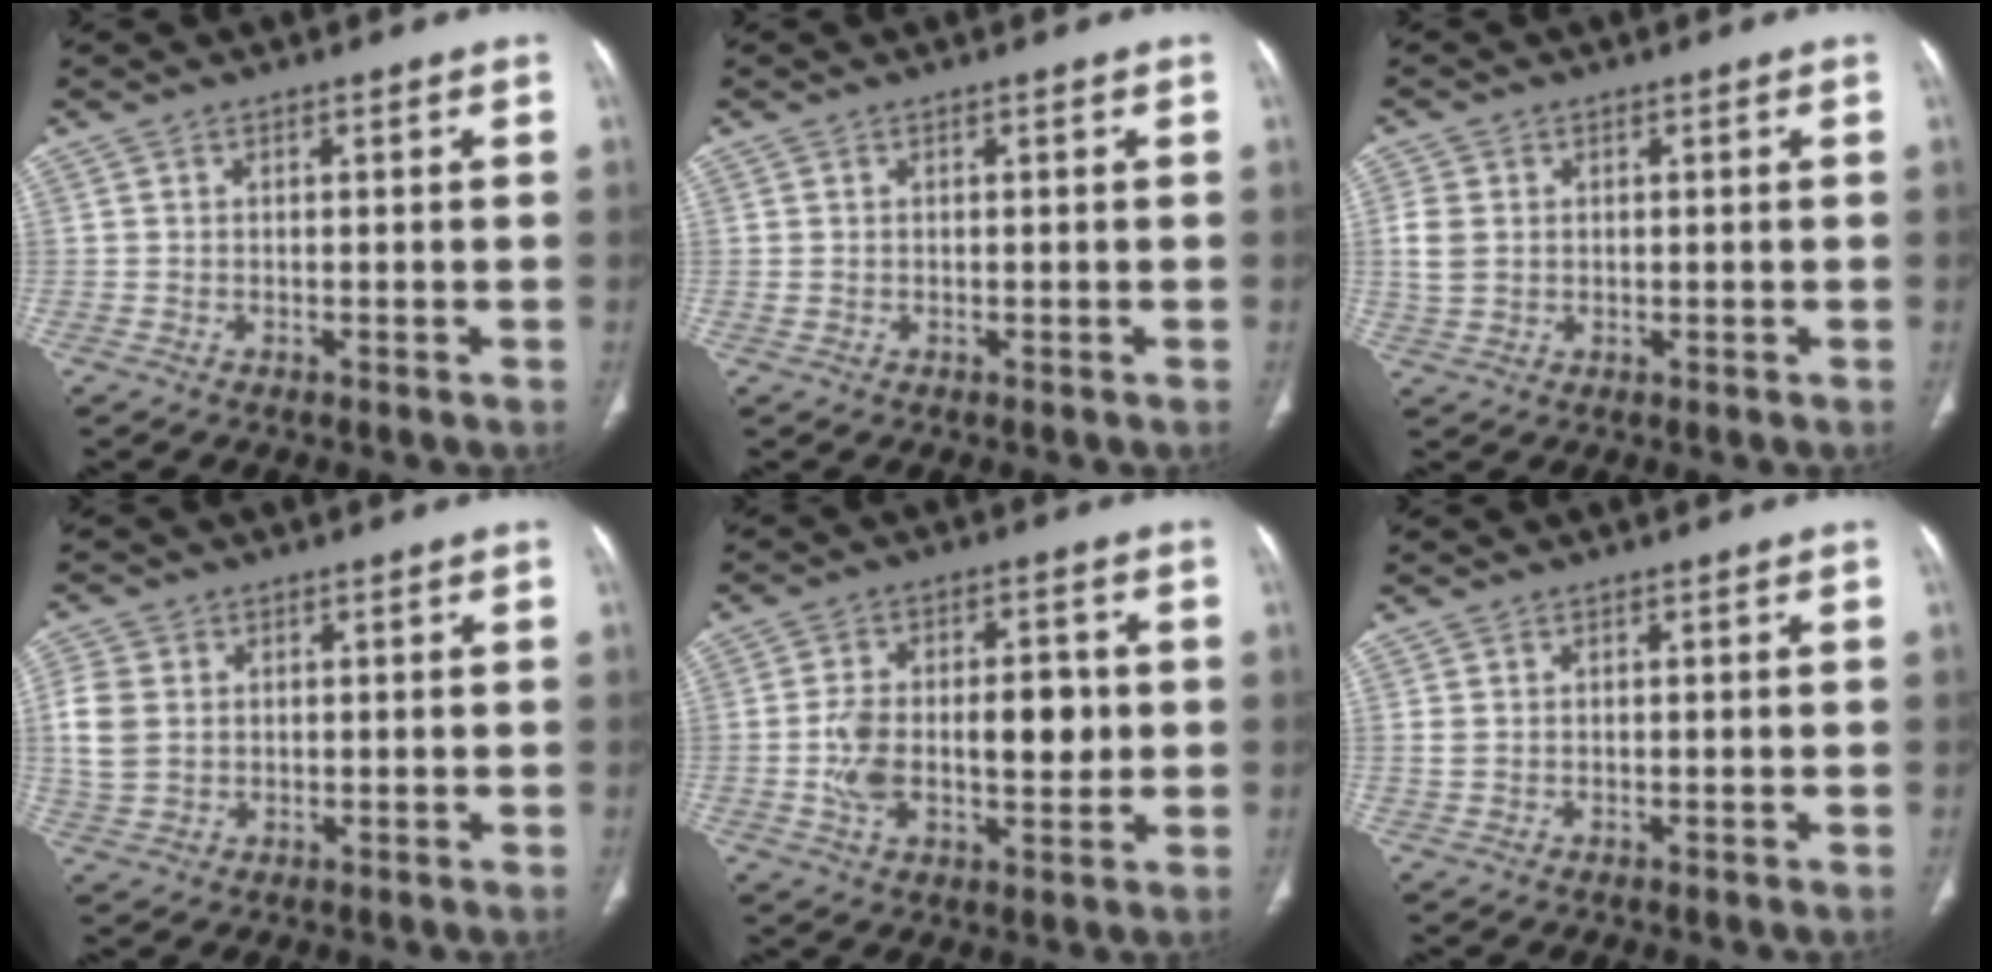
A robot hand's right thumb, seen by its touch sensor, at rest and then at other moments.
{"total": 0.7, "force": [0.1, 0.6, 0.3], "torque": [-0.006, 0.001, 0.003]}
{"total": 4.8, "force": [0.7, 3.7, 2.9], "torque": [-0.063, 0.002, 0.017]}
{"total": 7.2, "force": [1.0, 5.7, 4.2], "torque": [-0.090, 0.001, 0.023]}
{"total": 13.1, "force": [-0.5, 7.3, 10.8], "torque": [-0.168, 0.017, -0.002]}
{"total": 1.4, "force": [0.2, 1.1, 0.9], "torque": [-0.024, 0.002, 0.009]}